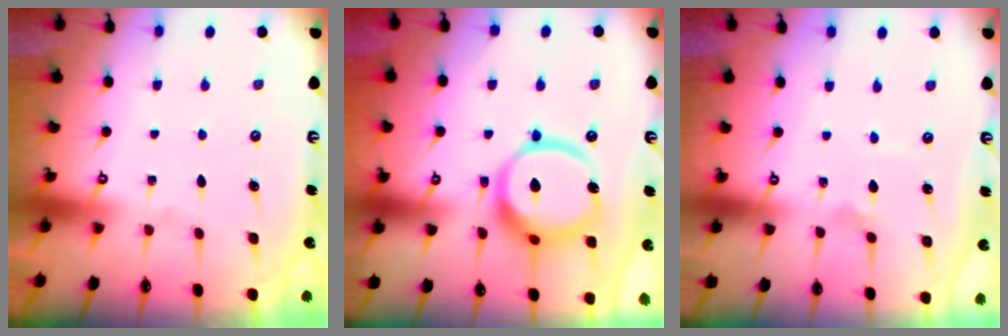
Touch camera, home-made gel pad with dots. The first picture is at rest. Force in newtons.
{"total": 15.8, "press": 15.7, "slide": 2.0}
{"total": 1.3, "press": 1.2, "slide": 0.4}